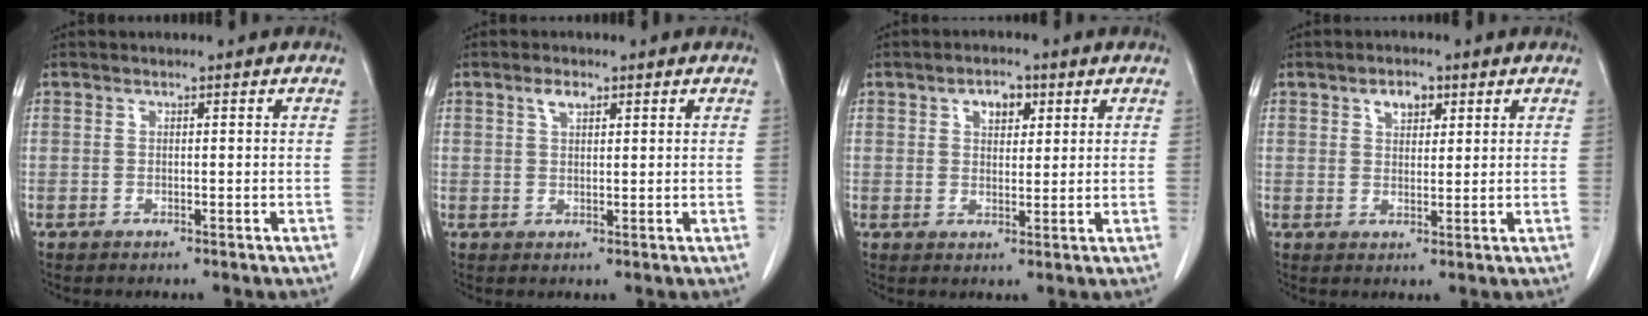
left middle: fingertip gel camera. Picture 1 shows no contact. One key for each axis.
{"total": 2.2, "fx": 1.3, "fy": 1.0, "fz": 1.4, "tx": -0.032, "ty": 0.003, "tz": 0.026}
{"total": 3.6, "fx": 1.7, "fy": 2.2, "fz": 2.4, "tx": -0.037, "ty": 0.007, "tz": 0.028}
{"total": 3.2, "fx": 1.7, "fy": 1.9, "fz": 1.9, "tx": -0.031, "ty": 0.004, "tz": 0.030}